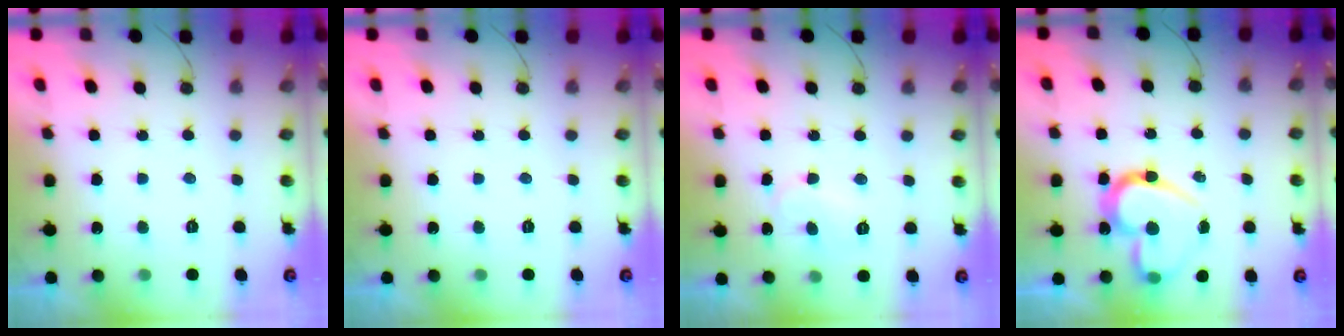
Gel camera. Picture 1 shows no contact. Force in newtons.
{"total": 0.0}
{"total": 6.6, "press": 6.6, "slide": 0.6}
{"total": 16.6, "press": 16.5, "slide": 1.8}